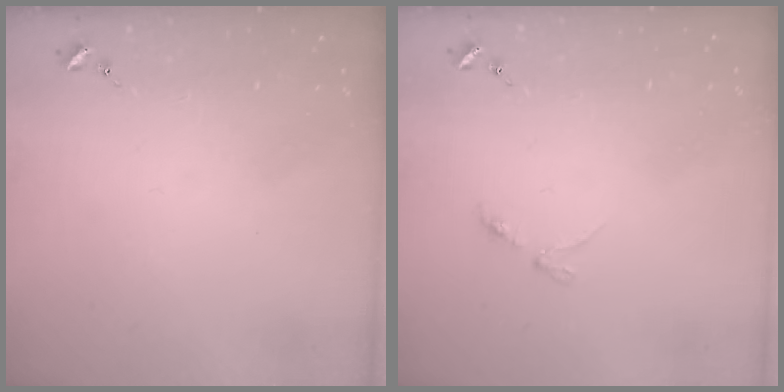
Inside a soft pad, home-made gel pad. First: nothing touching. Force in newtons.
{"total": 2.9, "press": 2.8, "slide": 0.4}